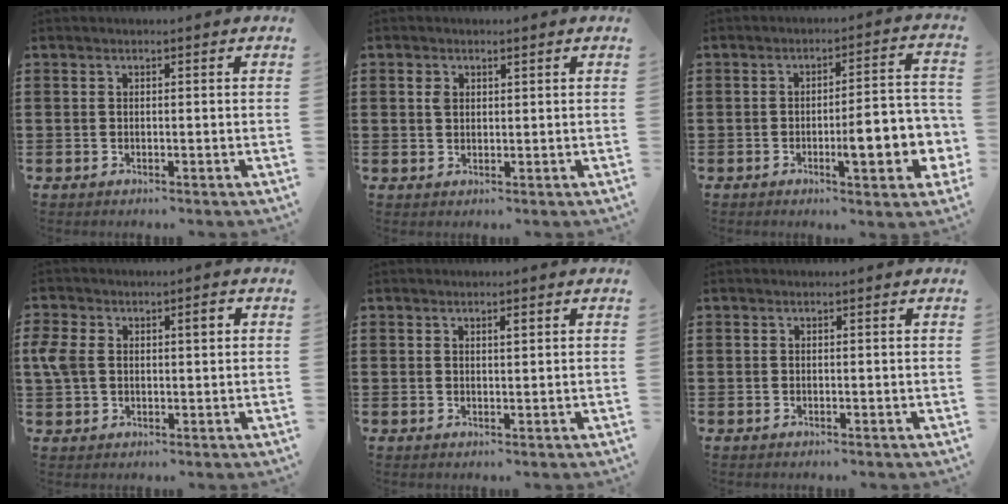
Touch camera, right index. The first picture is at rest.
{"total": 1.4, "force": [0.6, 0.9, 0.9], "torque": [-0.020, 0.004, 0.012]}
{"total": 8.7, "force": [-2.5, 2.2, 8.0], "torque": [-0.111, -0.005, -0.040]}
{"total": 5.2, "force": [0.8, 3.1, 4.1], "torque": [-0.100, 0.009, 0.006]}
{"total": 1.0, "force": [0.5, 0.3, 0.8], "torque": [-0.007, 0.000, 0.006]}
{"total": 0.0}